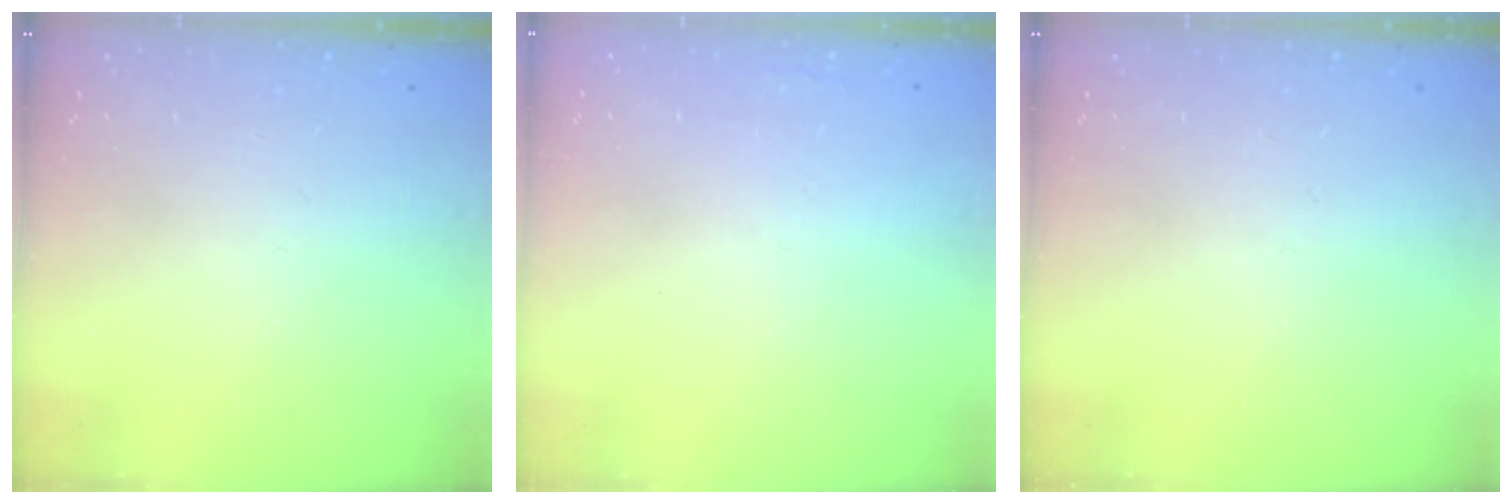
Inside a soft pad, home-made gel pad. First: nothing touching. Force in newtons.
{"total": 1.6, "press": 1.6, "slide": 0.1}
{"total": 0.0}